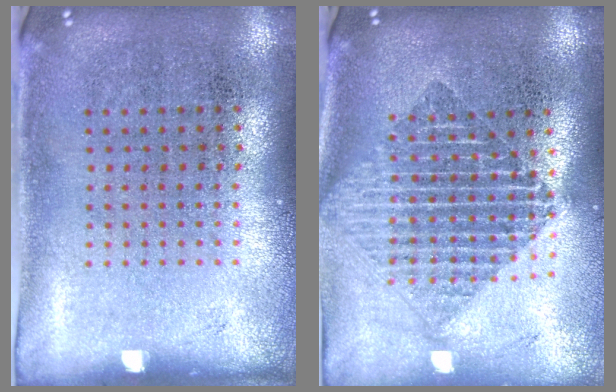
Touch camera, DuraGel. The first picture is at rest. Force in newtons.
{"total": 1.8, "press": 1.5, "slide": 1.1}